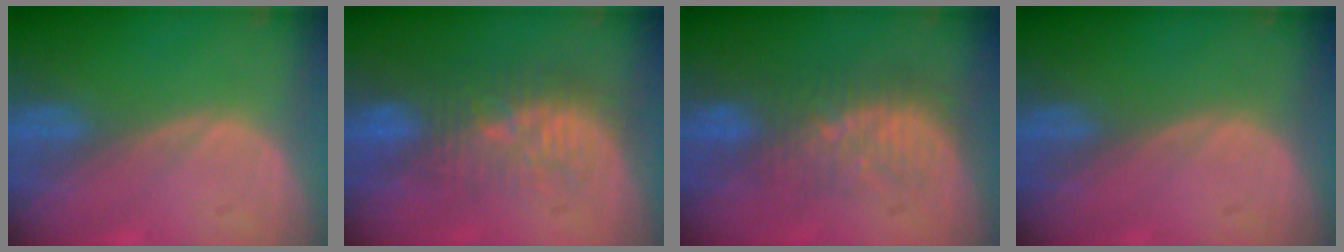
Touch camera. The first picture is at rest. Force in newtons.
{"total": 9.3, "press": 8.8, "slide": 3.0}
{"total": 8.1, "press": 7.6, "slide": 2.6}
{"total": 0.0}